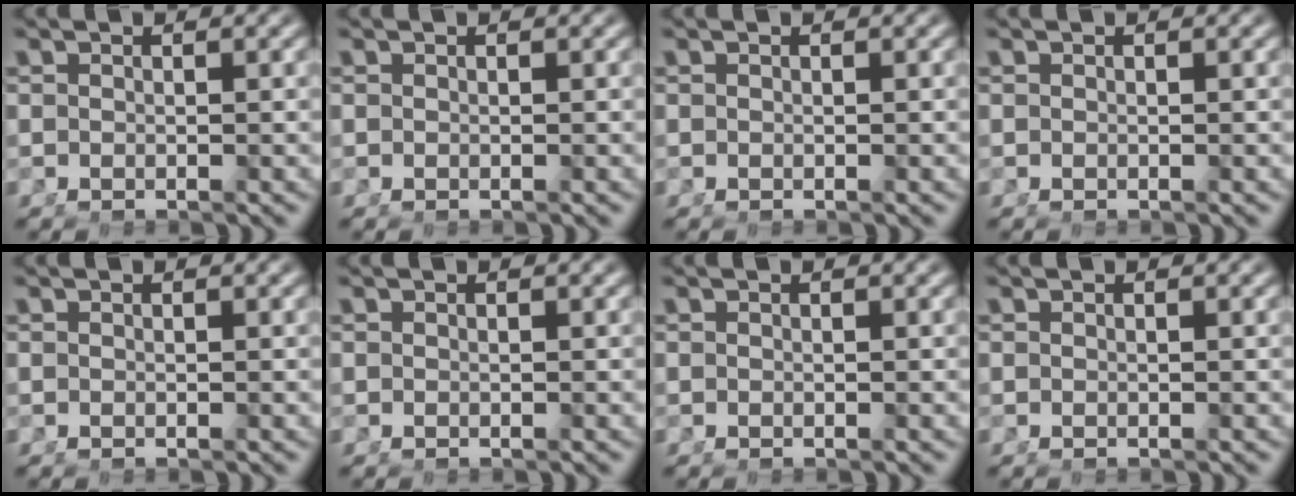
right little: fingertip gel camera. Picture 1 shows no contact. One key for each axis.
{"total": 0.0}
{"total": 0.0}
{"total": 0.0}
{"total": 0.0}
{"total": 0.0}
{"total": 0.0}
{"total": 0.0}